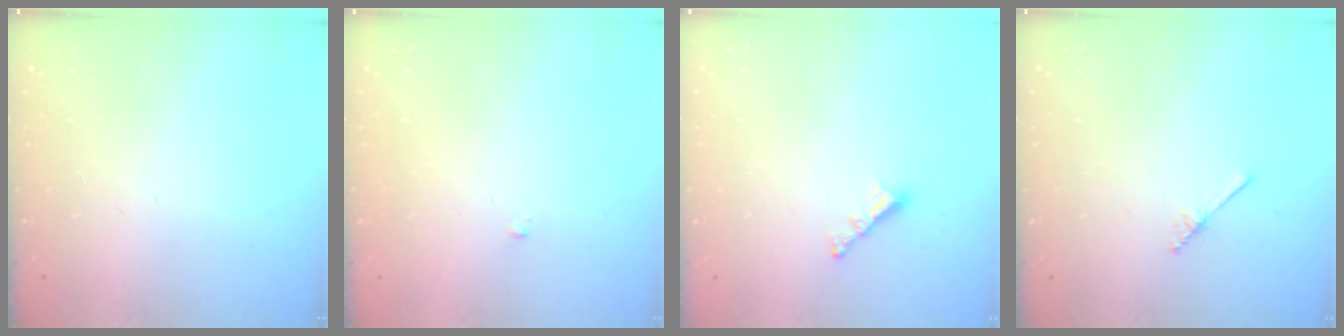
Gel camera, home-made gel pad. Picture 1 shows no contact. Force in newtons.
{"total": 0.6, "press": 0.6, "slide": 0.2}
{"total": 3.4, "press": 3.4, "slide": 0.1}
{"total": 2.5, "press": 2.4, "slide": 0.3}